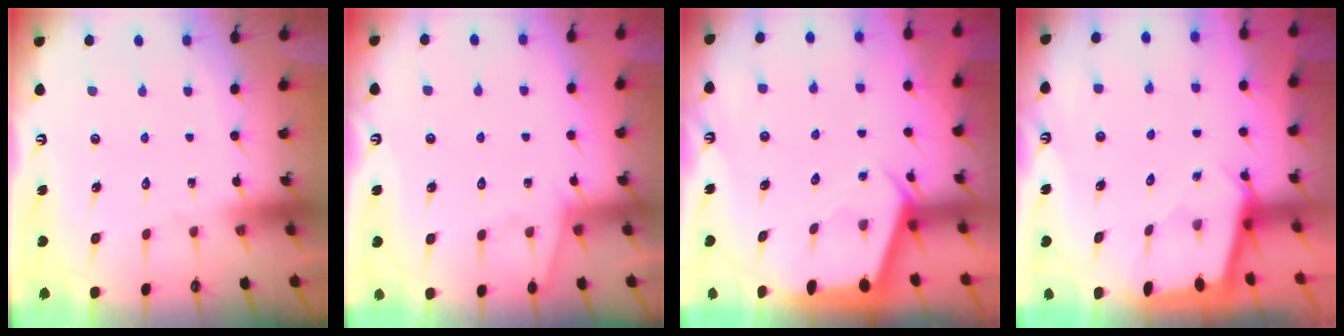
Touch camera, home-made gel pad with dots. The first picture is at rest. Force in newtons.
{"total": 1.6, "press": 1.5, "slide": 0.3}
{"total": 2.3, "press": 2.3, "slide": 0.3}
{"total": 1.6, "press": 1.6, "slide": 0.2}